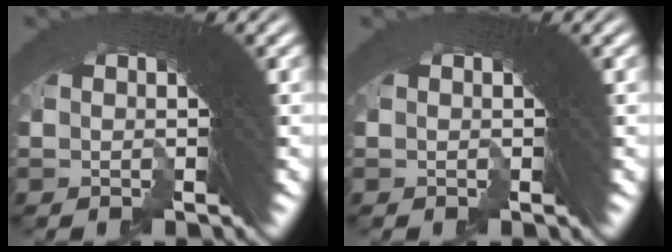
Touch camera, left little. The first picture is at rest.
{"total": 0.0}